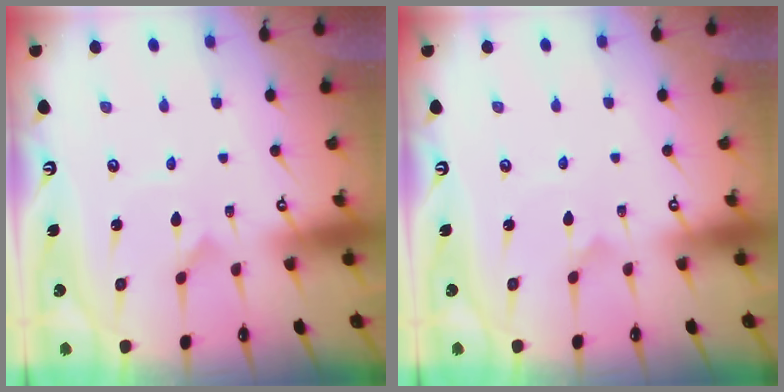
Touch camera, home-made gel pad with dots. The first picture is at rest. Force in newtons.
{"total": 1.3, "press": 1.3, "slide": 0.2}